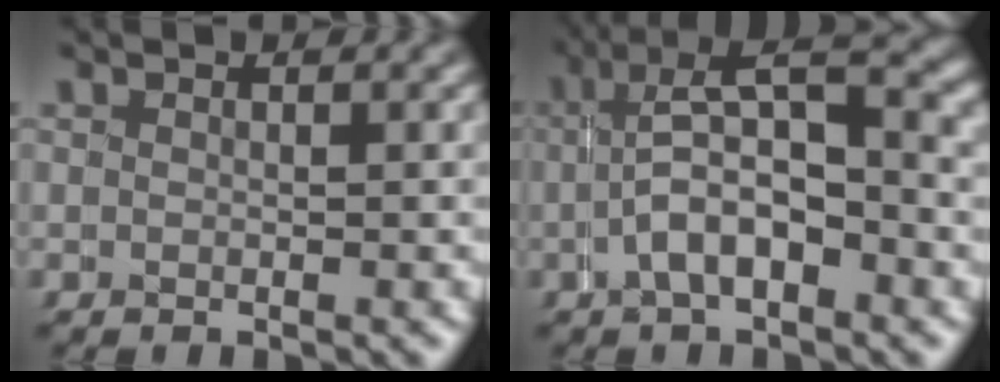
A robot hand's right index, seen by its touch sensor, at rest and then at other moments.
{"total": 5.2, "force": [-0.2, 1.3, 5.1], "torque": [-0.079, 0.013, -0.004]}